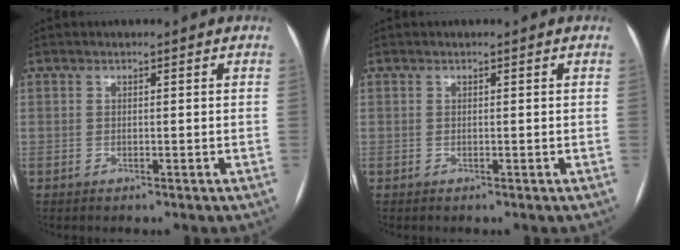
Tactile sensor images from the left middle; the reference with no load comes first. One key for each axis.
{"total": 0.0}